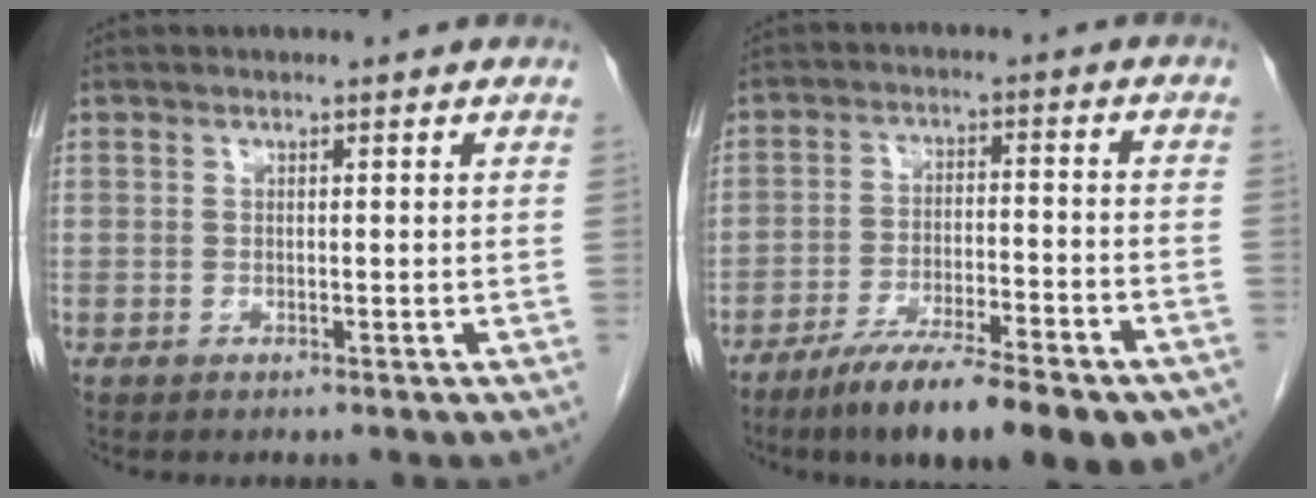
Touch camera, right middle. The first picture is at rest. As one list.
[{"total": 19.7, "force": [-14.8, 3.7, 12.4], "torque": [-0.132, -0.002, -0.221]}]